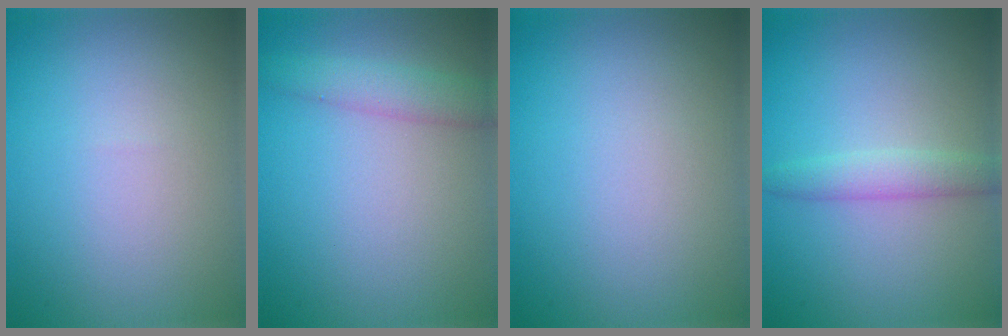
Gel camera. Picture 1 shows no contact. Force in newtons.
{"total": 2.5, "press": 2.5, "slide": 0.1}
{"total": 0.0}
{"total": 2.1, "press": 2.1, "slide": 0.1}